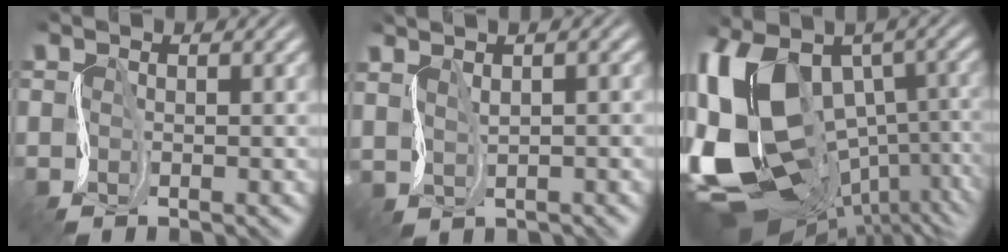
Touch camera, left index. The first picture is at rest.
{"total": 1.4, "force": [0.2, -1.3, -0.5], "torque": [-0.002, -0.007, 0.016]}
{"total": 16.7, "force": [-1.4, 10.2, 13.2], "torque": [-0.274, -0.041, 0.013]}